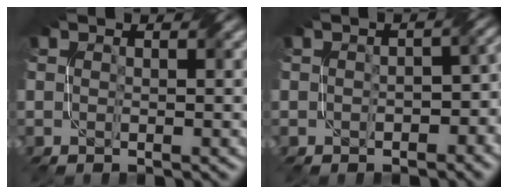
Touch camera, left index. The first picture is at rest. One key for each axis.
{"total": 4.3, "fx": -1.4, "fy": 2.9, "fz": 2.8, "tx": -0.007, "ty": -0.004, "tz": -0.006}